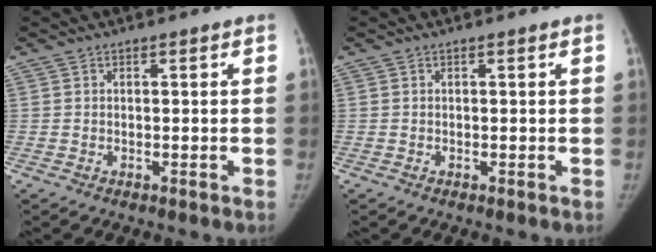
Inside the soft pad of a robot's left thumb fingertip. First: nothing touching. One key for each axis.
{"total": 0.0}